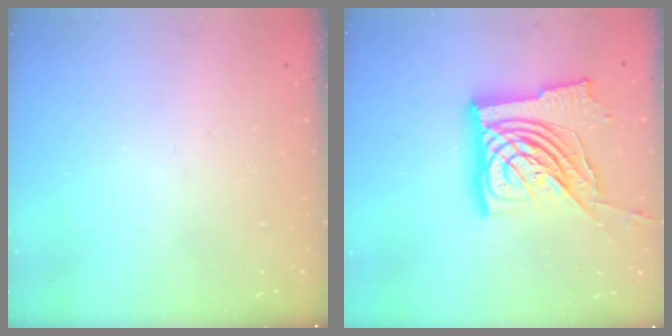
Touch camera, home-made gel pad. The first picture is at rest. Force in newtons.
{"total": 26.7, "press": 26.5, "slide": 3.2}